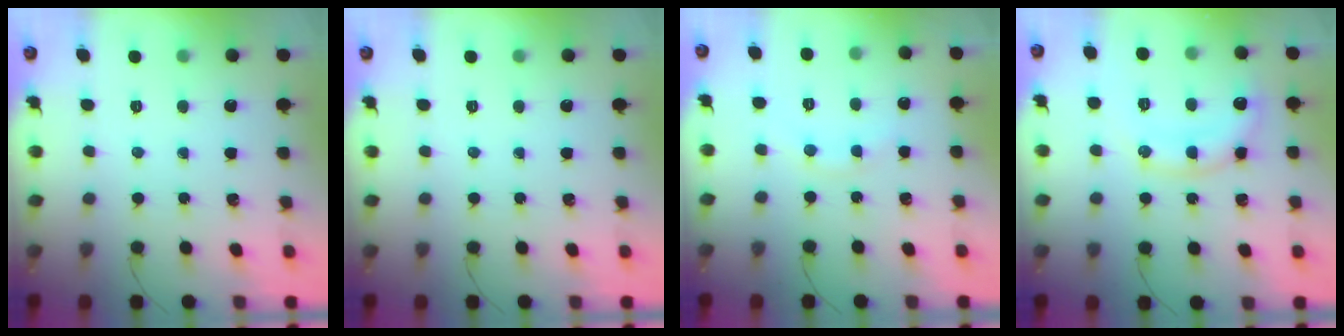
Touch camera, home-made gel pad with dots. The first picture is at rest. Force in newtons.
{"total": 0.0}
{"total": 6.9, "press": 6.7, "slide": 1.4}
{"total": 11.6, "press": 11.6, "slide": 0.6}